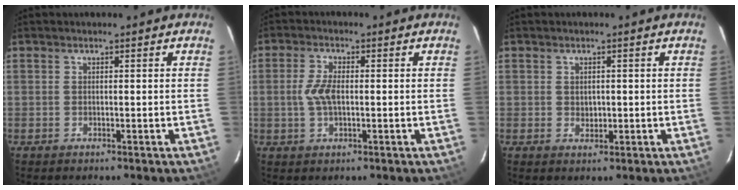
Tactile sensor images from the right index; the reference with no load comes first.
{"total": 4.5, "force": [-0.3, 2.0, 4.0], "torque": [-0.086, 0.003, -0.005]}
{"total": 1.8, "force": [0.1, 1.5, 0.9], "torque": [-0.013, 0.000, 0.004]}